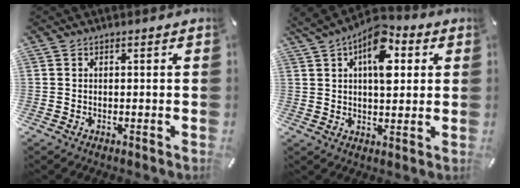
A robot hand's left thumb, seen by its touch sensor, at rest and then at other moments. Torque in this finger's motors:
{"motor_torque": [1.95, 2.26, 1.37, -1.39, 0.47]}